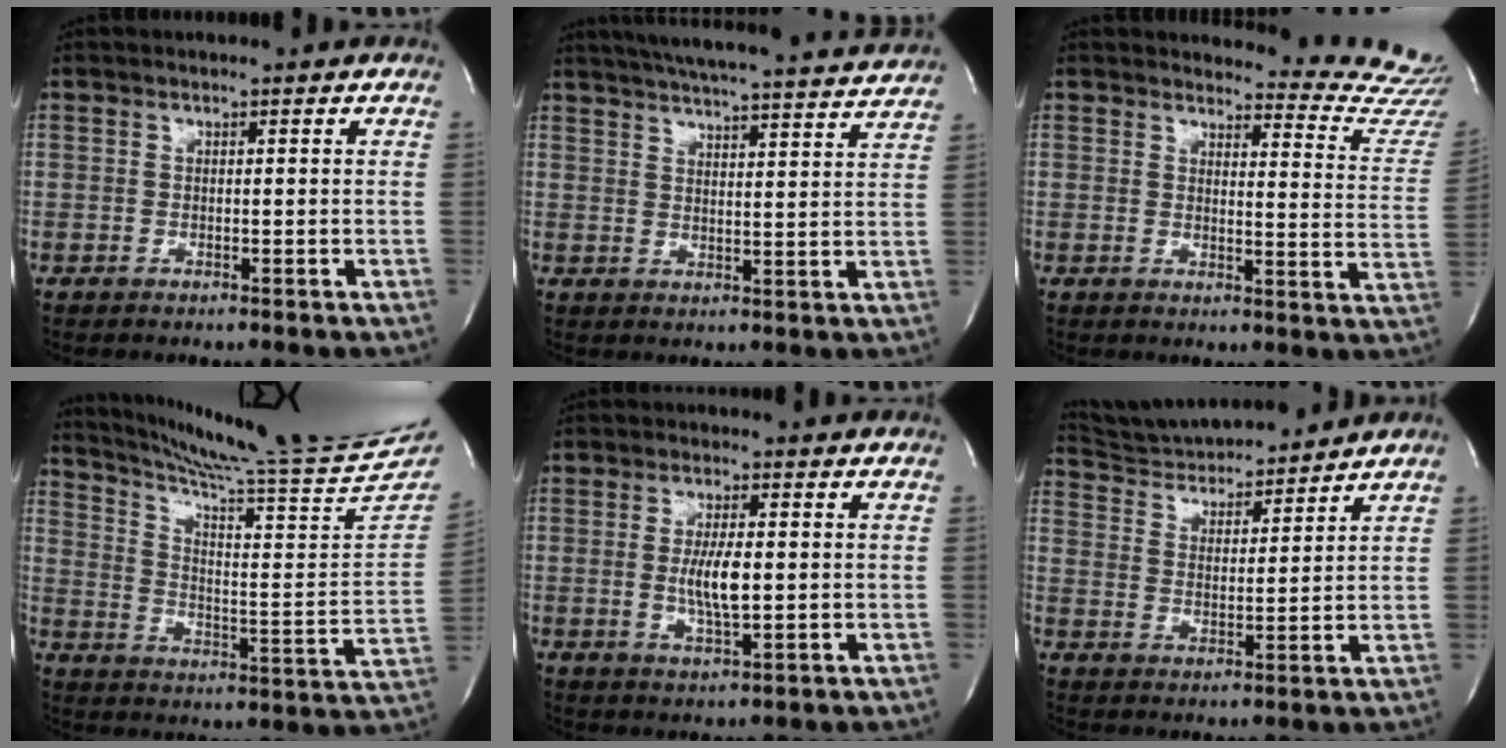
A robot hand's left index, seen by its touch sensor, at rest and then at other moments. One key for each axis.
{"total": 22.8, "fx": 21.1, "fy": 1.5, "fz": 8.6, "tx": -0.145, "ty": -0.016, "tz": 0.267}
{"total": 13.6, "fx": 13.6, "fy": -0.2, "fz": 0.4, "tx": 0.018, "ty": -0.146, "tz": 0.117}
{"total": 24.5, "fx": 22.3, "fy": -1.6, "fz": 10.1, "tx": -0.166, "ty": -0.106, "tz": 0.303}
{"total": 5.3, "fx": -0.5, "fy": 1.0, "fz": 5.2, "tx": -0.105, "ty": -0.013, "tz": -0.007}
{"total": 13.0, "fx": 12.5, "fy": 1.8, "fz": 3.4, "tx": -0.060, "ty": 0.014, "tz": 0.207}